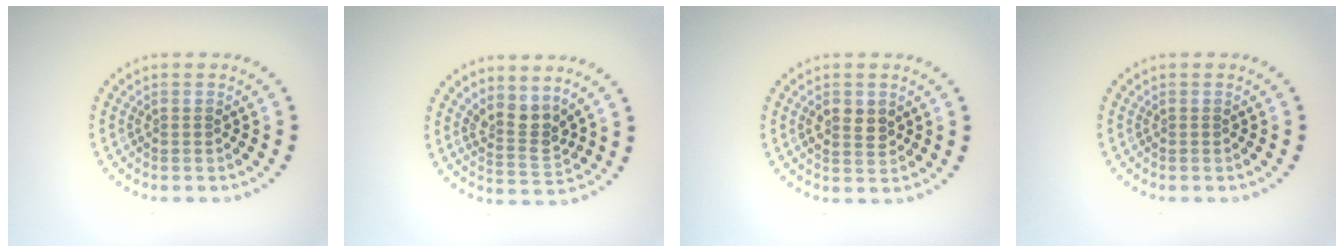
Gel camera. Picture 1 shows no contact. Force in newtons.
{"total": 2.7, "press": 2.0, "slide": 1.8}
{"total": 2.1, "press": 2.1, "slide": 0.2}
{"total": 0.0}